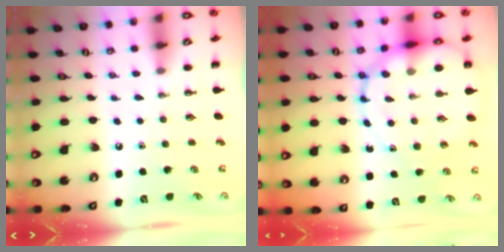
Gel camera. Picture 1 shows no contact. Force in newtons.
{"total": 17.9, "press": 17.6, "slide": 3.0}